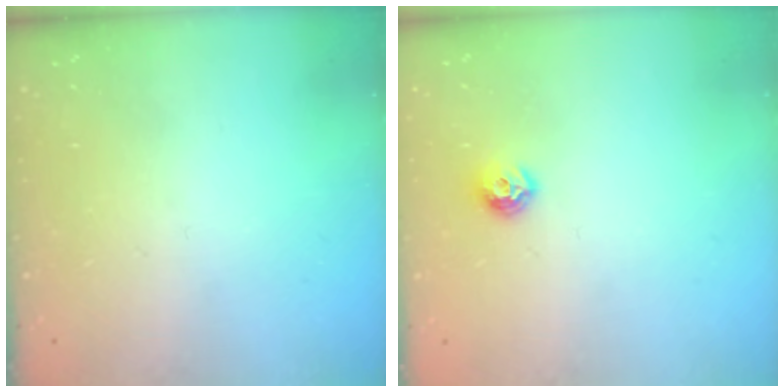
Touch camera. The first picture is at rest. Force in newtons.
{"total": 7.5, "press": 7.4, "slide": 0.7}